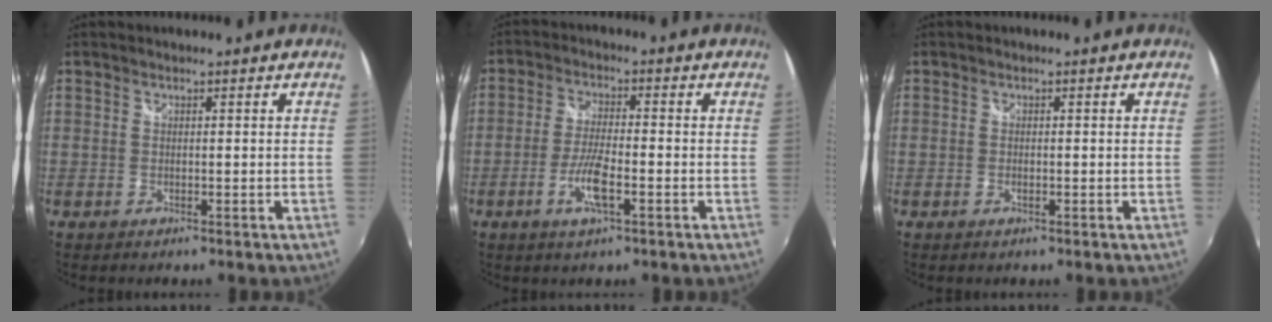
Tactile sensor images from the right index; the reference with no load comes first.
{"total": 6.7, "force": [-2.7, 1.4, 5.9], "torque": [-0.126, -0.004, -0.053]}
{"total": 0.8, "force": [-0.2, 0.5, 0.6], "torque": [-0.013, -0.002, -0.005]}